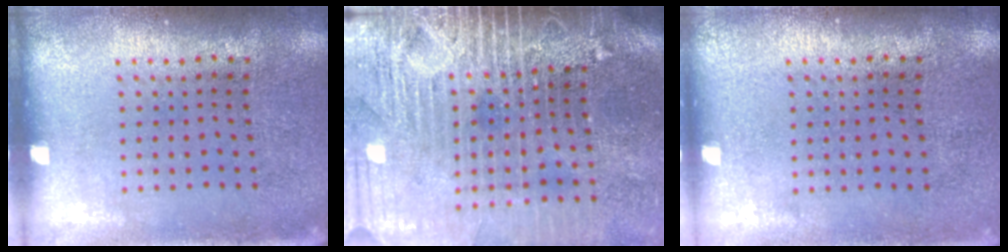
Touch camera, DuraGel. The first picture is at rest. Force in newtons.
{"total": 4.4, "press": 3.7, "slide": 2.3}
{"total": 0.0}